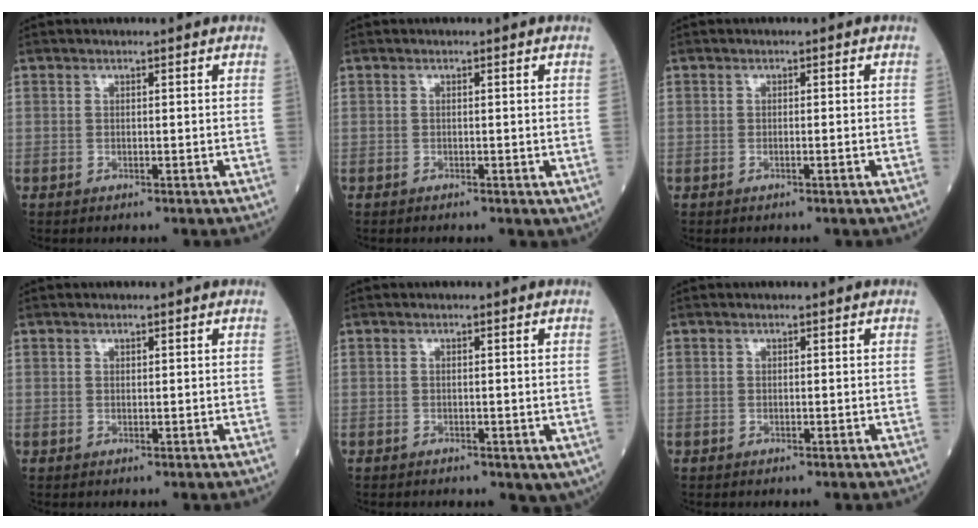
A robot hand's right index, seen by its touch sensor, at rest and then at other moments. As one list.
[{"total": 0.6, "force": [-0.3, 0.3, 0.5], "torque": [-0.010, -0.002, -0.004]}, {"total": 0.7, "force": [-0.3, -0.2, 0.6], "torque": [-0.015, 0.000, -0.003]}, {"total": 0.0}, {"total": 3.4, "force": [-1.5, 1.7, 2.5], "torque": [-0.026, -0.004, -0.020]}, {"total": 0.0}]